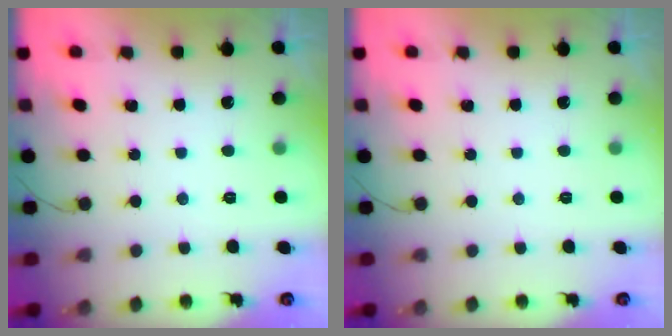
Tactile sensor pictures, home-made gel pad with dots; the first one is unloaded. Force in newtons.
{"total": 0.0}